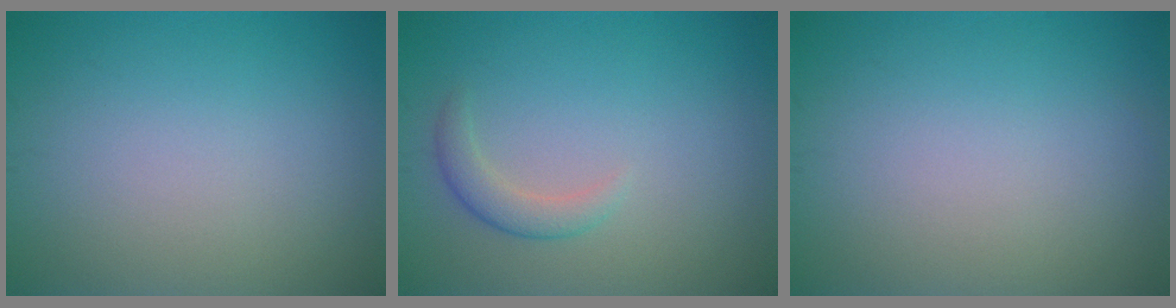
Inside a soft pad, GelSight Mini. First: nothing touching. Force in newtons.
{"total": 1.9, "press": 1.9, "slide": 0.2}
{"total": 0.0}